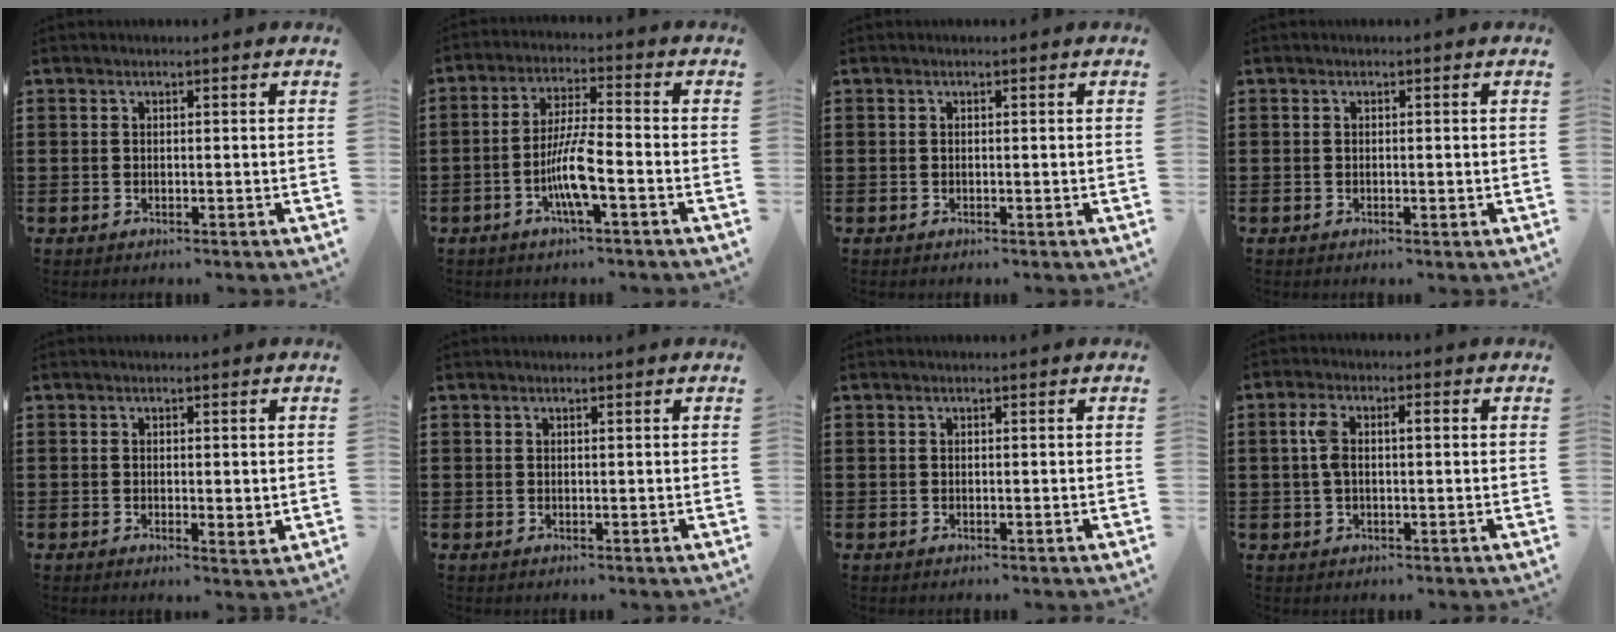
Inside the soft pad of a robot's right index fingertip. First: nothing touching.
{"total": 7.2, "force": [-2.6, 1.0, 6.6], "torque": [-0.138, -0.010, -0.054]}
{"total": 0.0}
{"total": 0.5, "force": [-0.1, 0.1, 0.5], "torque": [-0.010, -0.003, -0.001]}
{"total": 1.1, "force": [0.1, 0.4, 1.0], "torque": [-0.019, 0.002, 0.001]}
{"total": 0.0}
{"total": 0.0}
{"total": 4.1, "force": [0.3, 1.7, 3.8], "torque": [-0.088, 0.003, -0.002]}